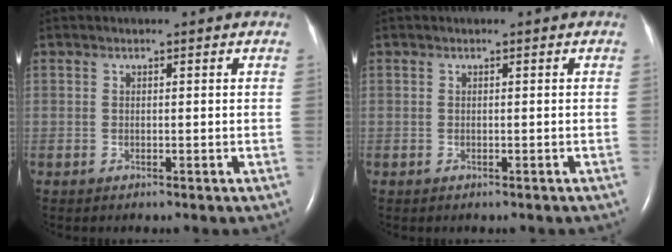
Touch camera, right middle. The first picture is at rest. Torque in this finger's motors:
{"motor_torque": [-0.02, -0.13, -0.06, 0.00]}